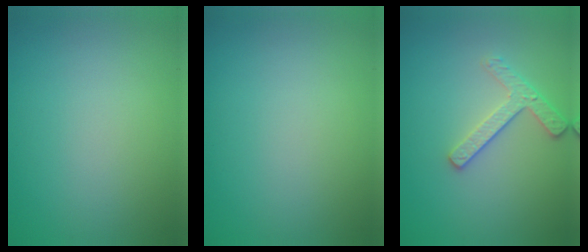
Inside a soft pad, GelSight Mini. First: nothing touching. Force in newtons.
{"total": 0.0}
{"total": 2.4, "press": 2.3, "slide": 0.5}